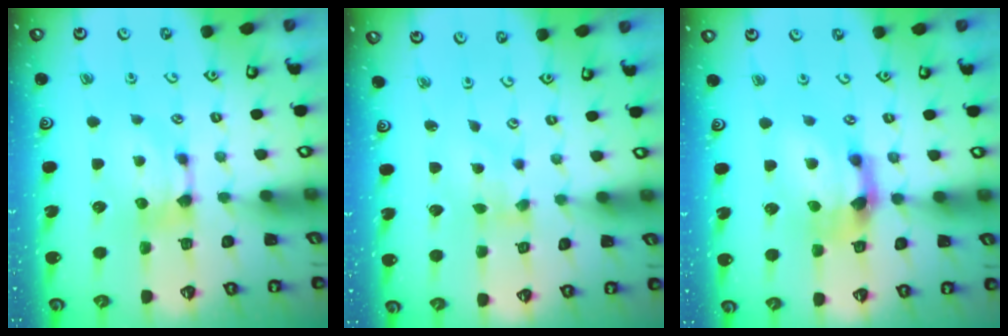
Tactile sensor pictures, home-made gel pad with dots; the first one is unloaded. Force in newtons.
{"total": 2.9, "press": 2.7, "slide": 0.9}
{"total": 5.0, "press": 4.4, "slide": 2.3}